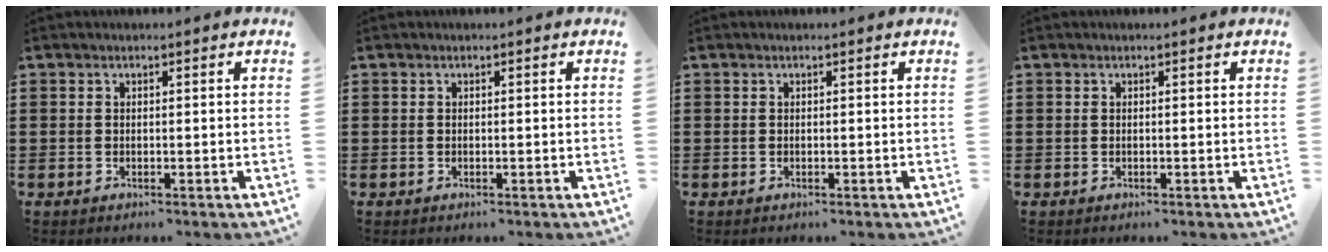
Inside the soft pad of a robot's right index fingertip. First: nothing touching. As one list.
[{"total": 0.0}, {"total": 0.0}, {"total": 0.0}]